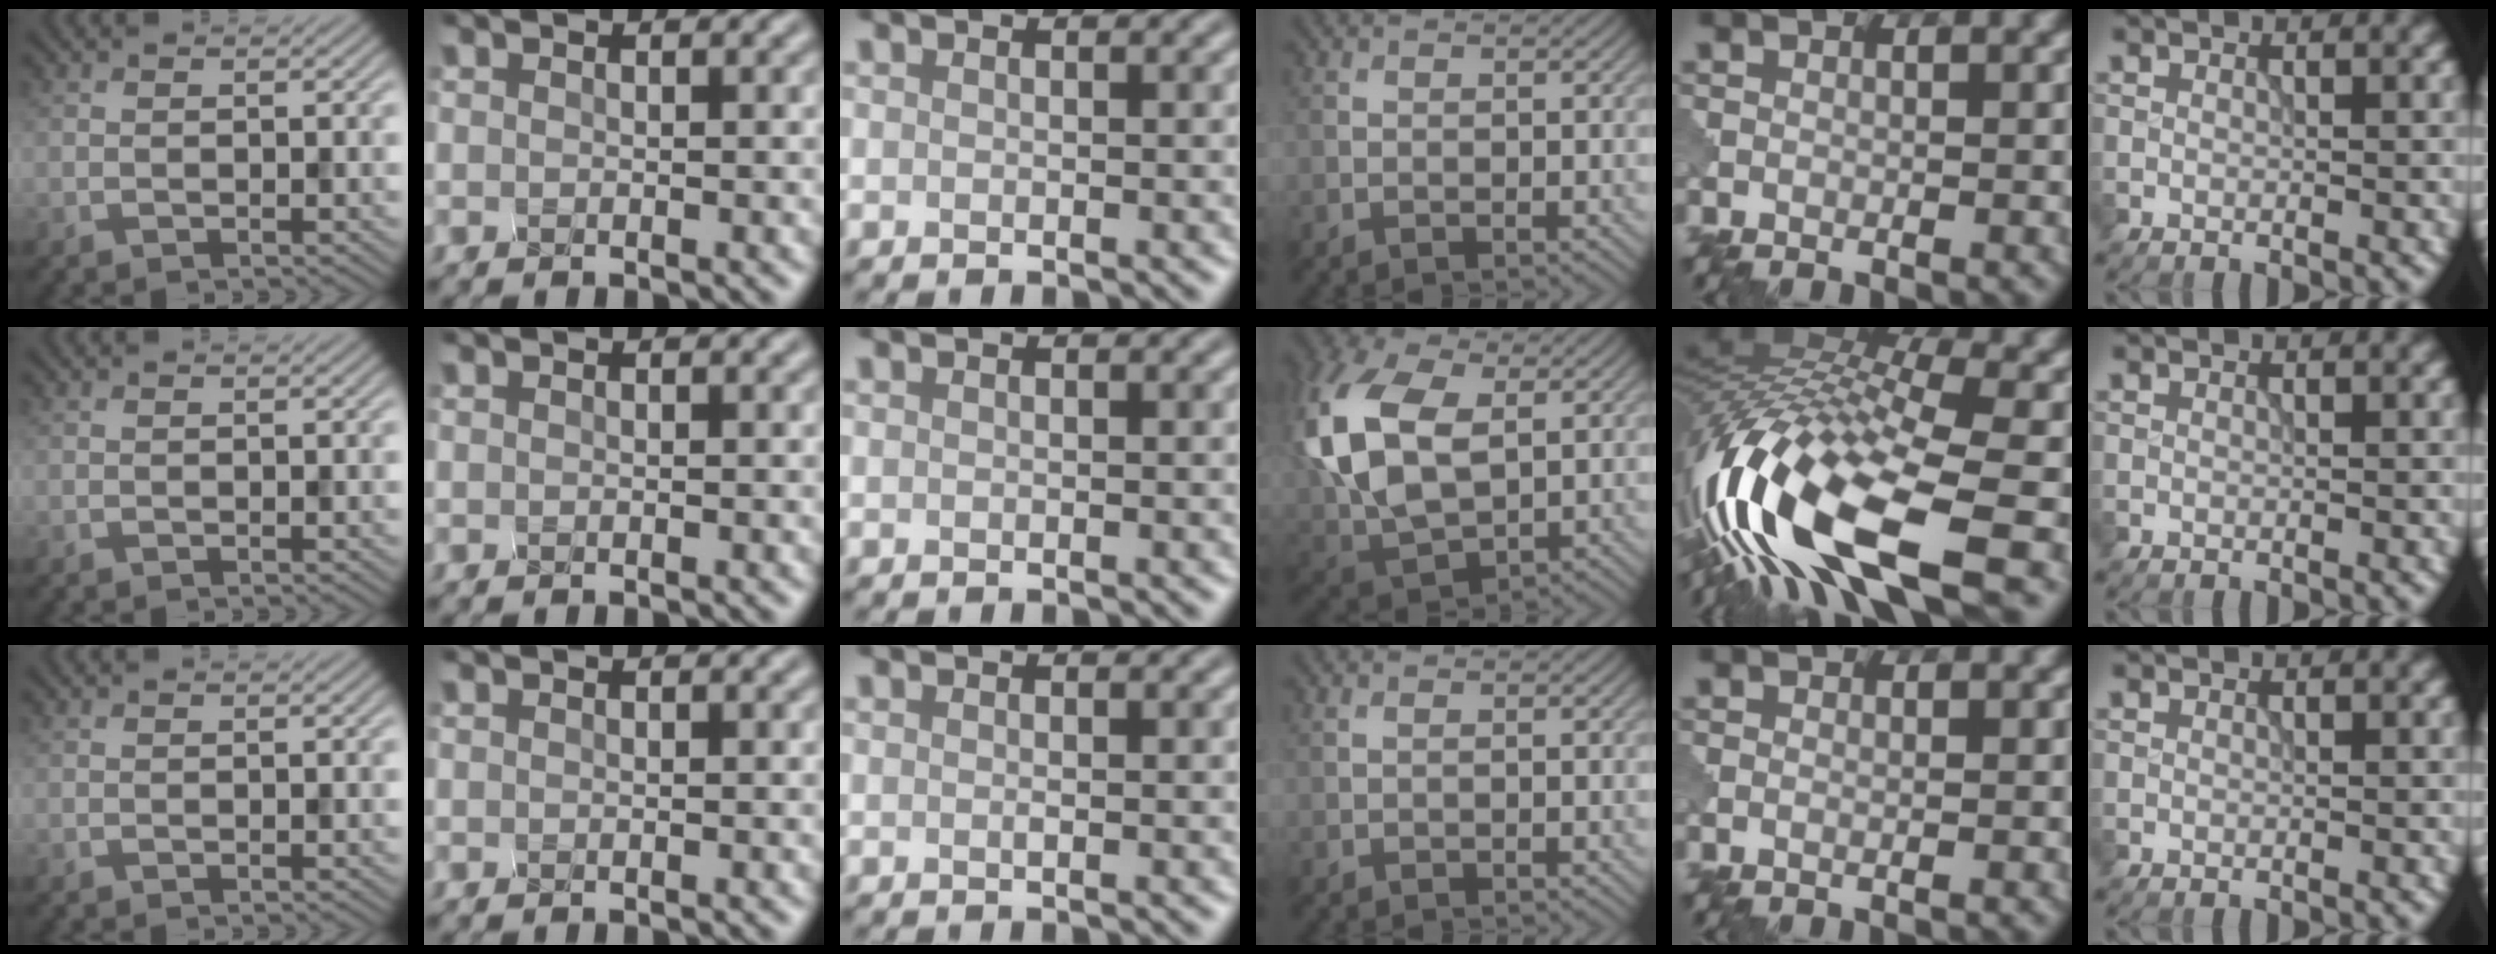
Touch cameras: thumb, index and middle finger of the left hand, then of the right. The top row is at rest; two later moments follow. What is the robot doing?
{"motion": "squeeze", "object": "hand grip exerciser"}